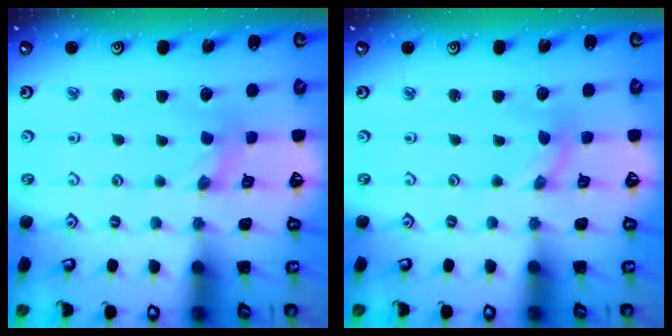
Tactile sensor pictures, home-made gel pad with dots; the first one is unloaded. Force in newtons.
{"total": 0.0}